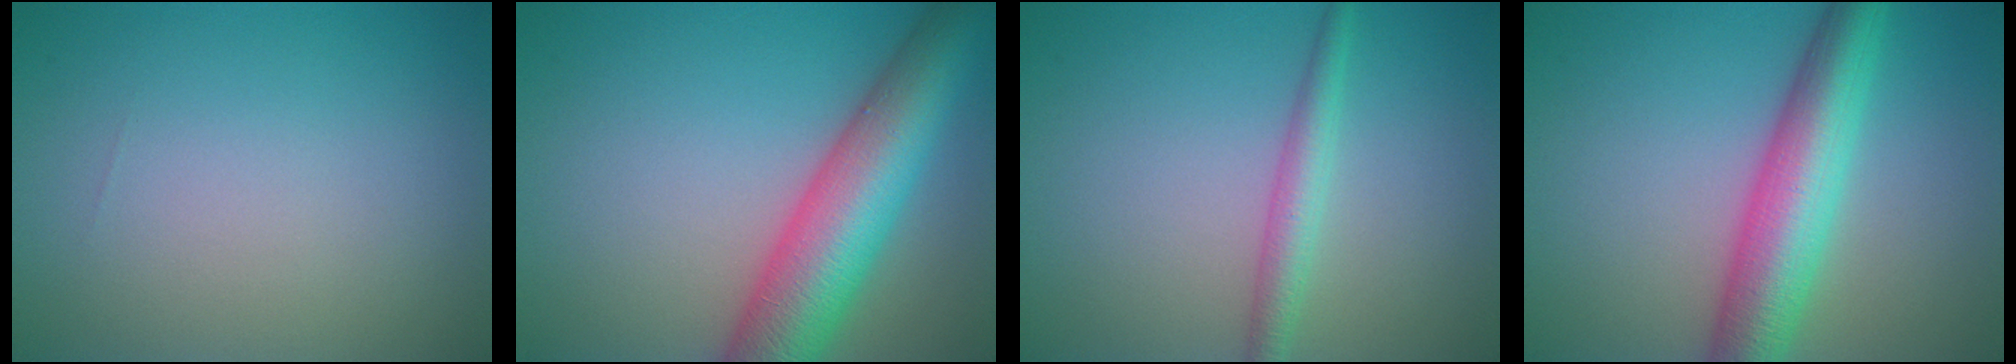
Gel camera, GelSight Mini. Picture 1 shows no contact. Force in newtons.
{"total": 9.9, "press": 9.9, "slide": 0.4}
{"total": 2.4, "press": 2.4, "slide": 0.0}
{"total": 7.5, "press": 7.5, "slide": 0.1}